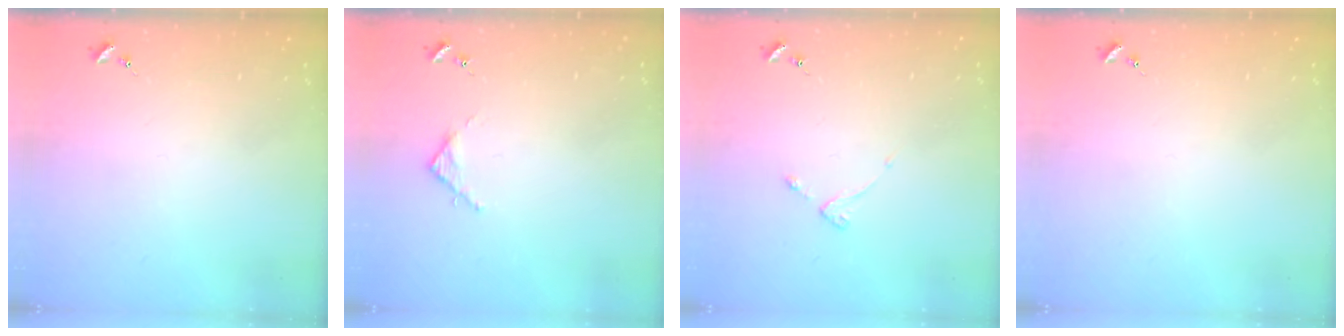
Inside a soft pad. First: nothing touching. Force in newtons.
{"total": 2.8, "press": 2.8, "slide": 0.4}
{"total": 2.7, "press": 2.6, "slide": 0.5}
{"total": 0.0}